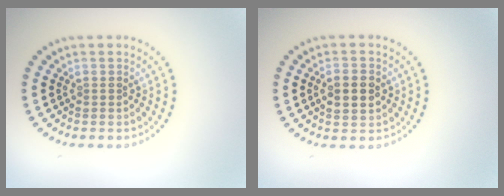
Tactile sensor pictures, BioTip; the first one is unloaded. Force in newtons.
{"total": 2.6, "press": 2.6, "slide": 0.0}